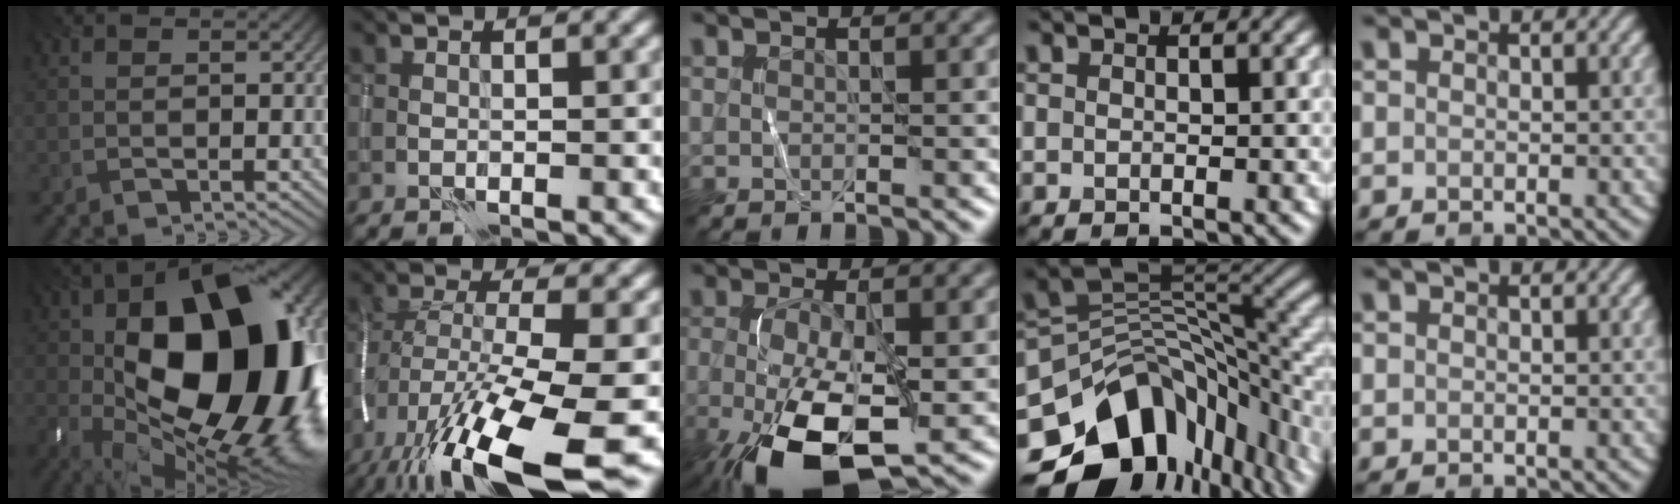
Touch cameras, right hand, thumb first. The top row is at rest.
{"thumb": {"total": 21.4, "force": [0.6, 12.5, 17.4], "torque": [-0.290, -0.004, 0.011]}, "index": {"total": 16.8, "force": [-9.0, 4.4, 13.5], "torque": [-0.276, -0.022, -0.151]}, "middle": {"total": 10.1, "force": [-4.0, 3.9, 8.3], "torque": [-0.181, -0.022, -0.068]}, "ring": {"total": 15.6, "force": [-6.3, 10.6, 9.5], "torque": [-0.177, -0.022, -0.089]}}